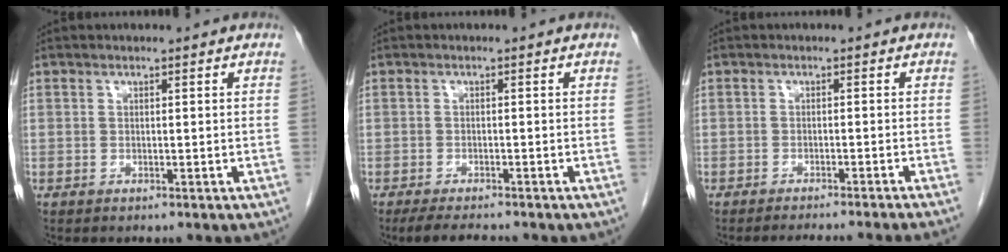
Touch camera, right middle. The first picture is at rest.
{"total": 4.1, "force": [-3.6, 0.5, 1.8], "torque": [-0.031, -0.012, -0.060]}
{"total": 9.4, "force": [-8.5, -1.6, 3.6], "torque": [-0.018, -0.019, -0.106]}